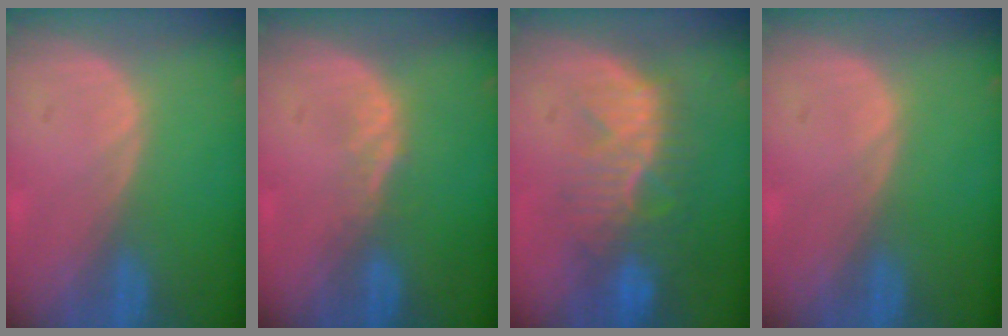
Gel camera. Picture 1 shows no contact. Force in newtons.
{"total": 1.4, "press": 1.4, "slide": 0.1}
{"total": 10.1, "press": 8.7, "slide": 5.1}
{"total": 0.0}